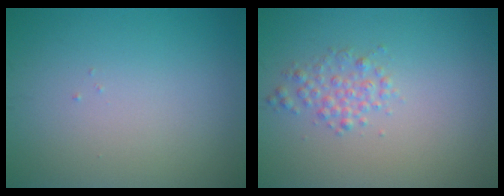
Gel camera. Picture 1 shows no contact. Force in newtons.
{"total": 1.8, "press": 1.8, "slide": 0.0}